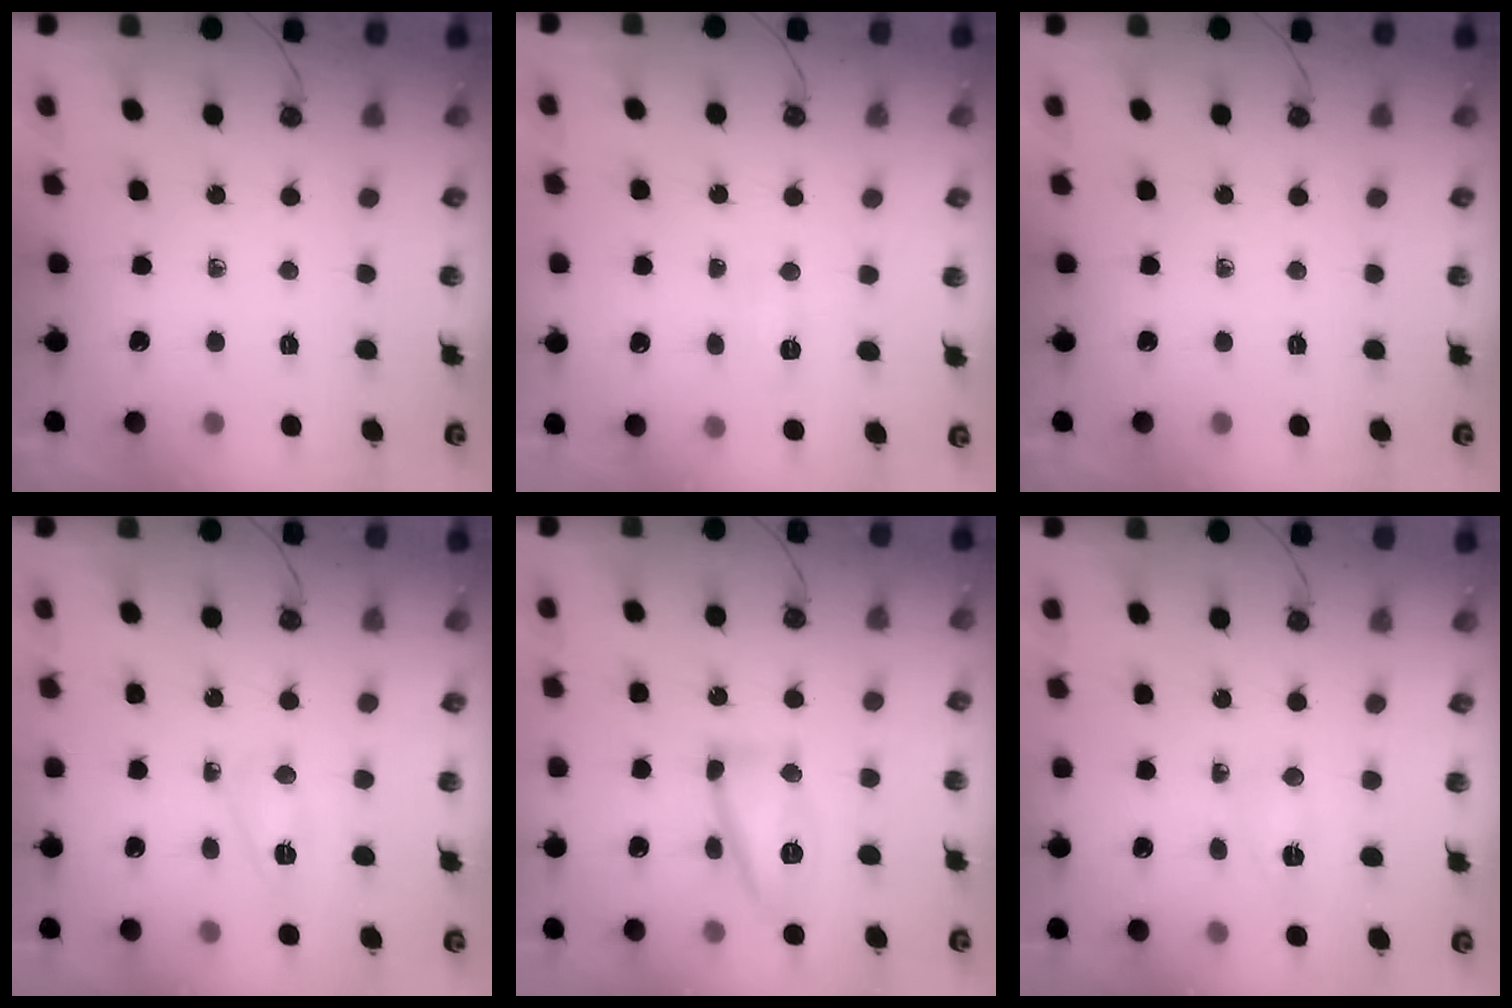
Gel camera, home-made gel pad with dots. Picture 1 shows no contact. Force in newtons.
{"total": 3.7, "press": 3.6, "slide": 0.5}
{"total": 0.0}
{"total": 5.6, "press": 5.6, "slide": 0.4}
{"total": 12.7, "press": 12.7, "slide": 1.1}
{"total": 12.6, "press": 4.1, "slide": 11.9}